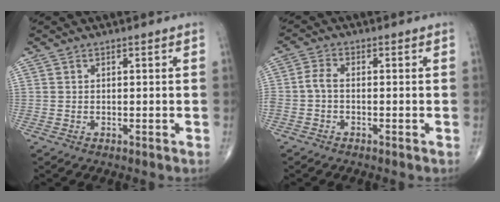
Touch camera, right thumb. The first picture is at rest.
{"total": 2.8, "force": [-0.8, 1.4, 2.2], "torque": [-0.055, 0.006, -0.024]}